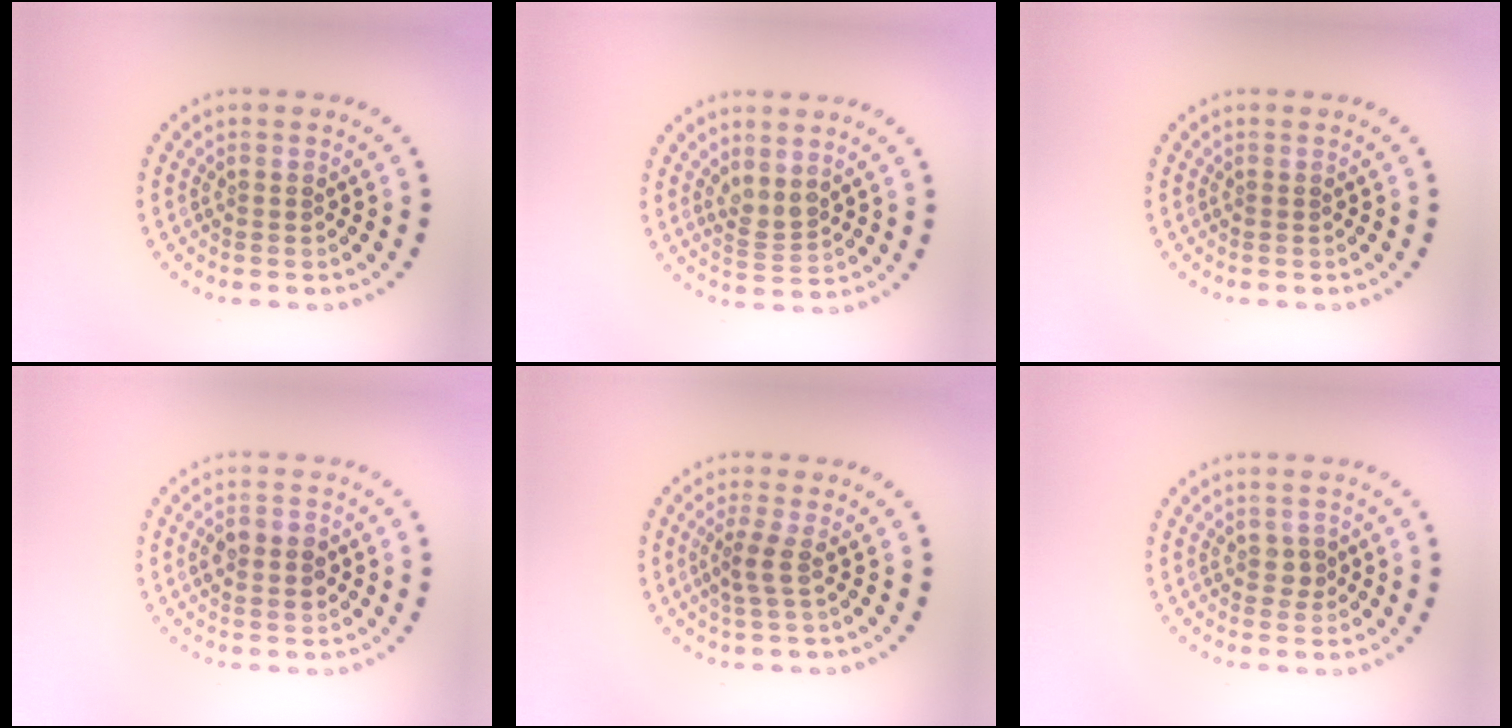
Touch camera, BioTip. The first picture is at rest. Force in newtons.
{"total": 1.7, "press": 1.4, "slide": 0.9}
{"total": 0.0}
{"total": 2.8, "press": 2.8, "slide": 0.1}
{"total": 1.9, "press": 1.2, "slide": 1.5}
{"total": 0.9, "press": 0.9, "slide": 0.2}